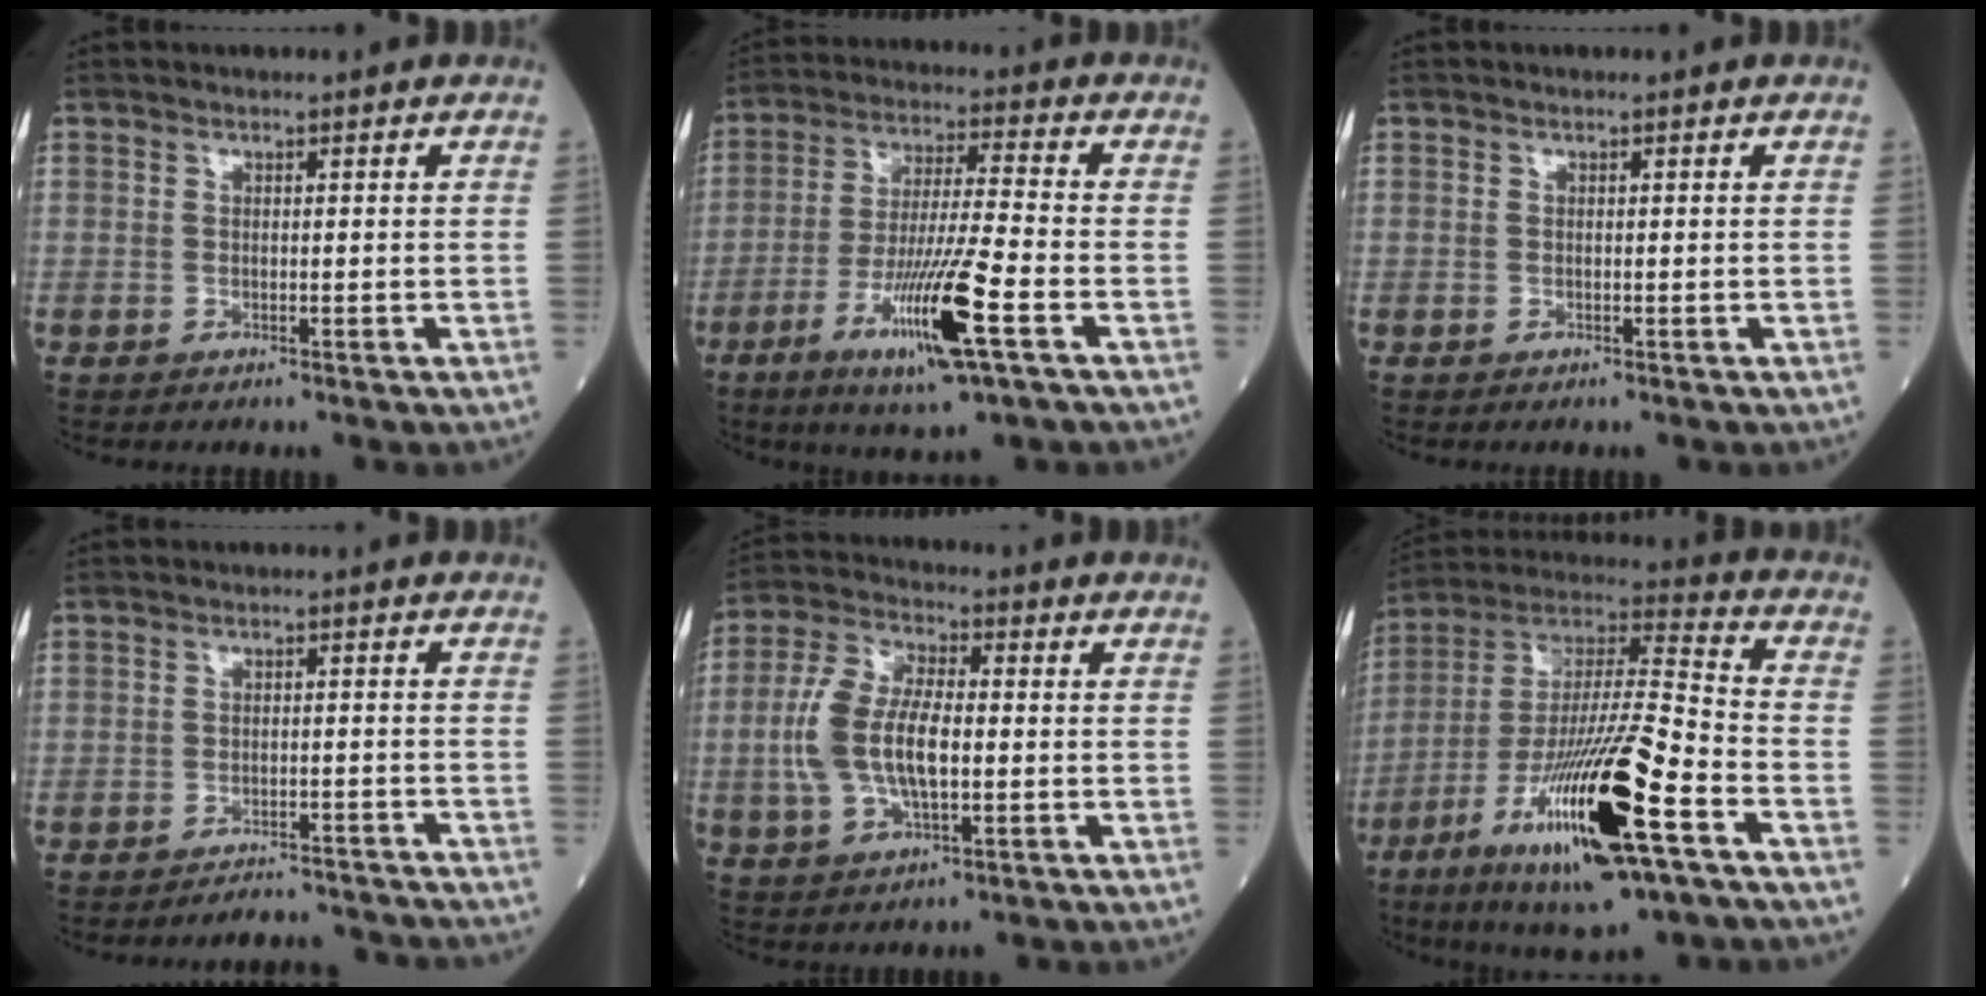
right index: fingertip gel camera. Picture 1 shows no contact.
{"total": 13.9, "force": [-5.9, 0.3, 12.5], "torque": [-0.240, -0.023, -0.104]}
{"total": 0.0}
{"total": 6.5, "force": [-6.4, 0.9, 0.5], "torque": [0.002, 0.007, -0.078]}
{"total": 11.8, "force": [-0.9, 5.0, 10.6], "torque": [-0.234, 0.013, -0.015]}
{"total": 23.9, "force": [-10.4, 2.9, 21.3], "torque": [-0.405, -0.036, -0.181]}